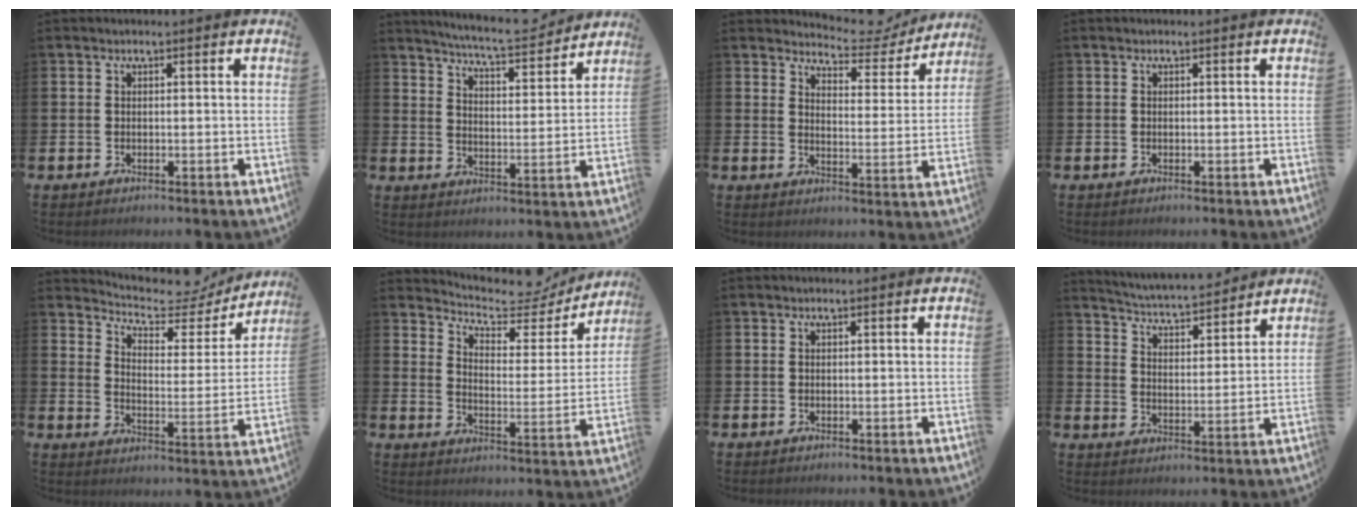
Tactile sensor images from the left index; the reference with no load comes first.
{"total": 7.1, "force": [6.8, 0.4, 1.9], "torque": [-0.048, -0.047, 0.117]}
{"total": 5.6, "force": [5.3, 1.4, 0.7], "torque": [-0.025, -0.040, 0.090]}
{"total": 0.0}
{"total": 6.6, "force": [6.2, 1.9, 1.2], "torque": [-0.045, -0.056, 0.102]}
{"total": 6.9, "force": [6.5, 2.0, 1.2], "torque": [-0.047, -0.057, 0.107]}
{"total": 0.0}
{"total": 5.0, "force": [5.0, 0.4, 0.7], "torque": [-0.038, -0.037, 0.084]}